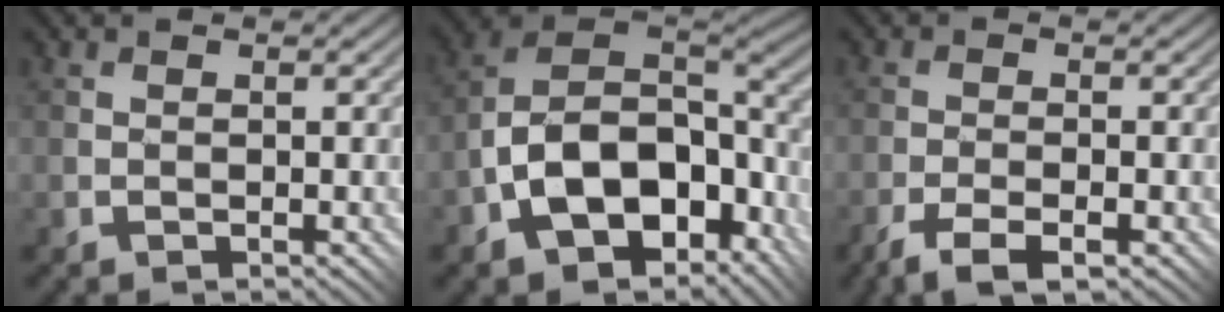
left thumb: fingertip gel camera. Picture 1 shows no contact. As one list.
[{"total": 15.1, "force": [-5.1, 8.9, 11.1], "torque": [-0.216, -0.020, -0.082]}, {"total": 4.3, "force": [-2.9, 1.1, 2.9], "torque": [-0.053, 0.002, -0.054]}]